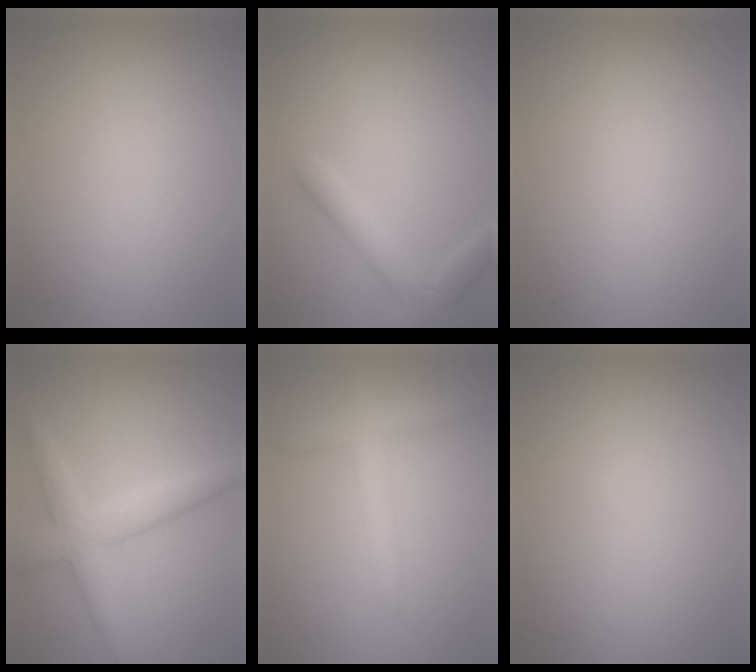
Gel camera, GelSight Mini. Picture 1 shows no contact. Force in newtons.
{"total": 3.0, "press": 3.0, "slide": 0.2}
{"total": 0.0}
{"total": 4.1, "press": 4.1, "slide": 0.2}
{"total": 2.7, "press": 2.6, "slide": 0.1}
{"total": 0.0}